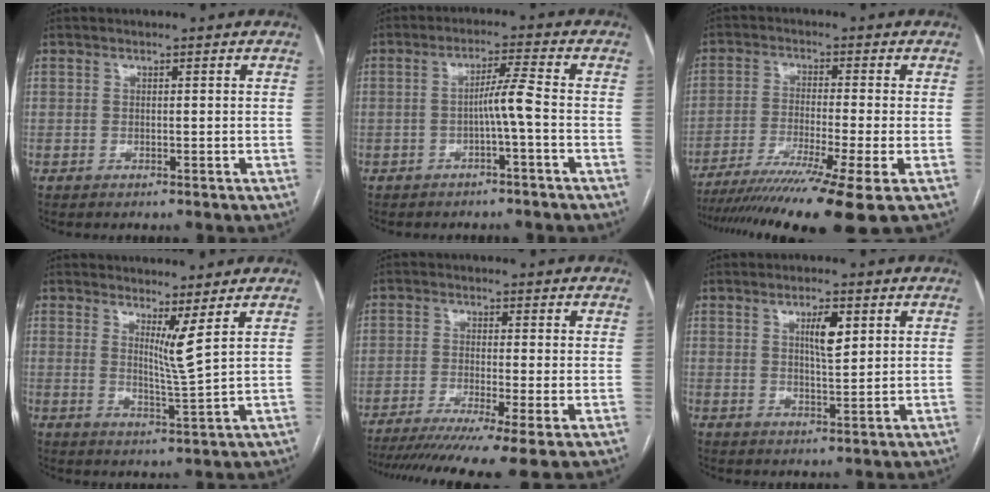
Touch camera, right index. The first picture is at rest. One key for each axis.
{"total": 4.0, "fx": -1.2, "fy": -0.8, "fz": 3.7, "tx": -0.067, "ty": 0.009, "tz": -0.018}
{"total": 15.6, "fx": -11.4, "fy": -1.8, "fz": 10.5, "tx": -0.160, "ty": -0.042, "tz": -0.184}
{"total": 3.7, "fx": 2.1, "fy": -1.2, "fz": 2.8, "tx": -0.056, "ty": -0.023, "tz": 0.043}
{"total": 13.2, "fx": -9.7, "fy": -0.5, "fz": 8.9, "tx": -0.135, "ty": -0.028, "tz": -0.153}
{"total": 4.4, "fx": 1.8, "fy": 0.9, "fz": 3.9, "tx": -0.068, "ty": 0.001, "tz": 0.032}